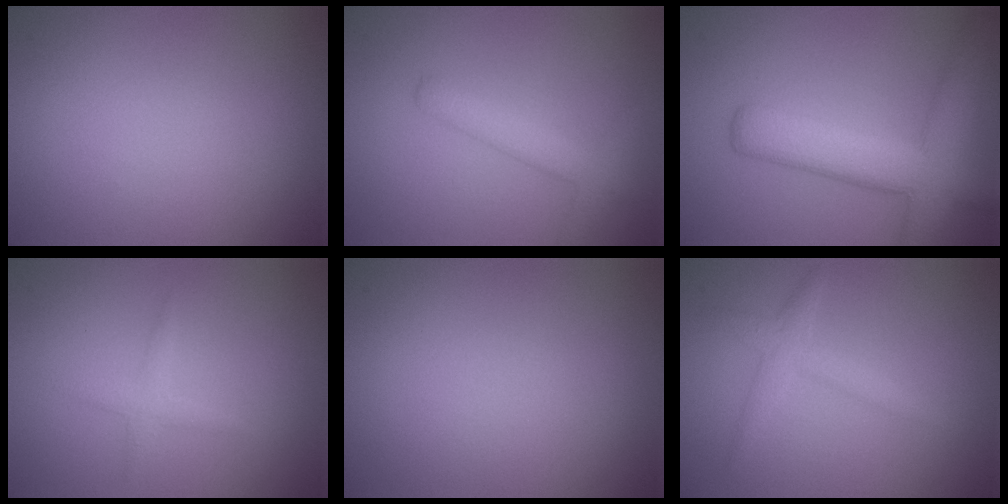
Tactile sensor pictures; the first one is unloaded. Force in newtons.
{"total": 2.7, "press": 2.7, "slide": 0.1}
{"total": 7.6, "press": 7.6, "slide": 0.5}
{"total": 1.2, "press": 1.2, "slide": 0.0}
{"total": 0.0}
{"total": 1.9, "press": 1.9, "slide": 0.1}